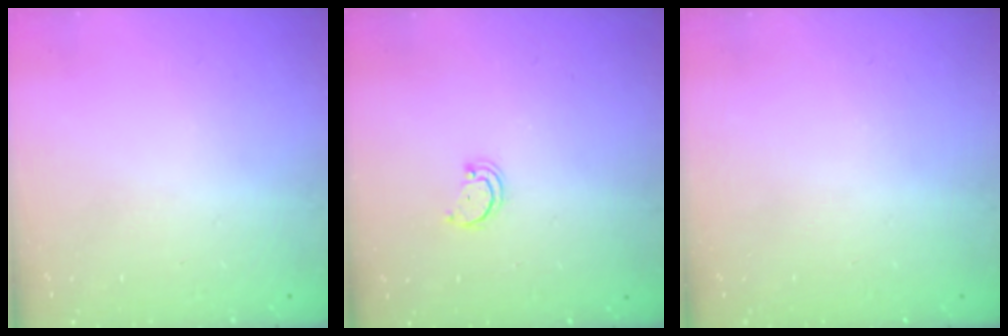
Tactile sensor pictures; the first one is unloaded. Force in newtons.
{"total": 2.1, "press": 2.1, "slide": 0.2}
{"total": 0.0}